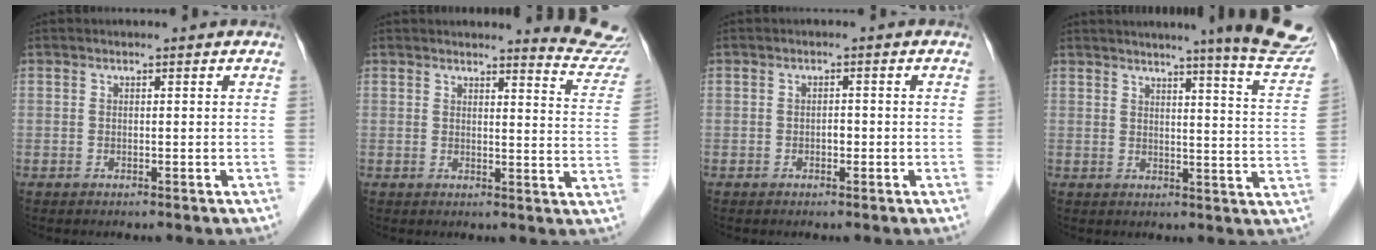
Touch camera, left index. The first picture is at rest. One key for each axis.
{"total": 9.1, "fx": 9.1, "fy": 0.1, "fz": 0.7, "tx": 0.009, "ty": -0.079, "tz": 0.076}
{"total": 1.1, "fx": -0.6, "fy": 0.7, "fz": 0.7, "tx": -0.010, "ty": 0.000, "tz": -0.010}
{"total": 15.5, "fx": 13.4, "fy": -0.7, "fz": 7.6, "tx": -0.089, "ty": -0.065, "tz": 0.141}